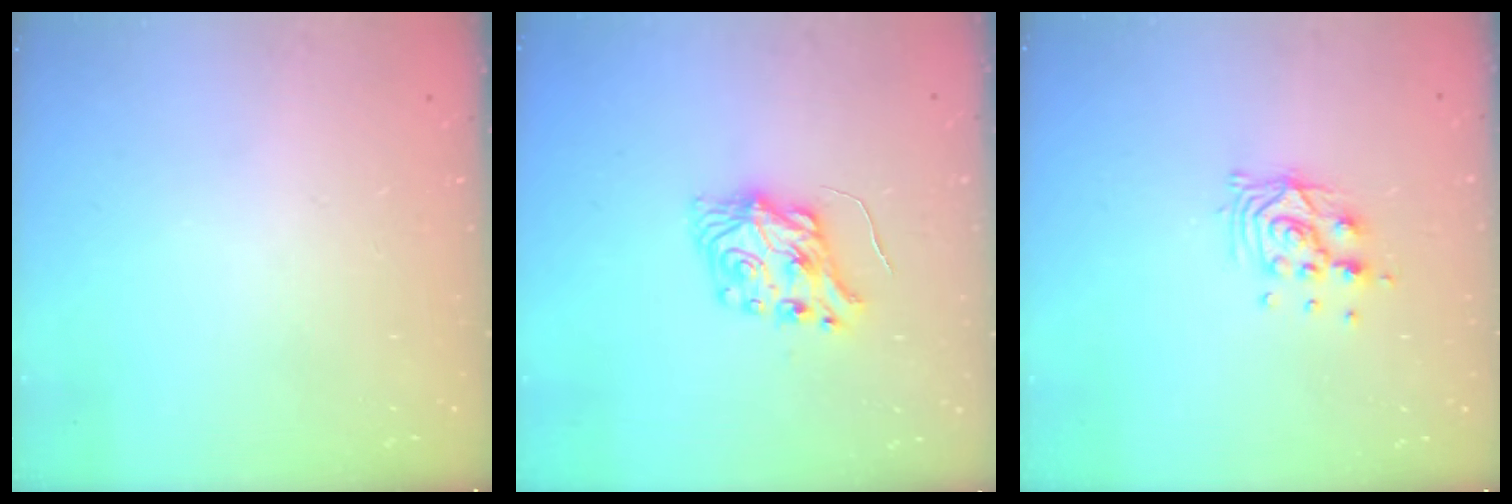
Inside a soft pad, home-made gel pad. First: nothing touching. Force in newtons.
{"total": 7.1, "press": 7.0, "slide": 0.7}
{"total": 9.3, "press": 9.3, "slide": 0.6}